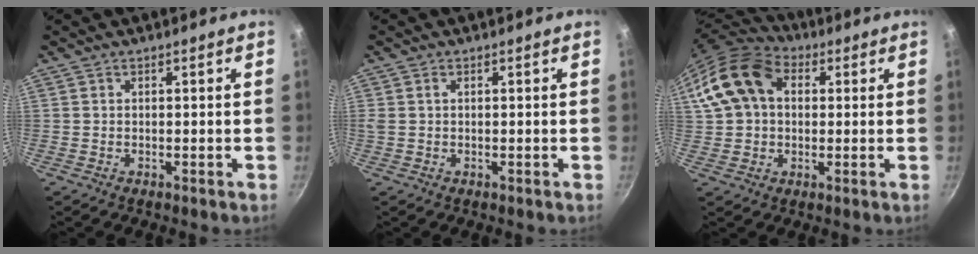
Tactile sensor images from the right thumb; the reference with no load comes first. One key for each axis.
{"total": 1.1, "fx": 0.3, "fy": 0.7, "fz": 0.8, "tx": -0.014, "ty": 0.003, "tz": 0.006}
{"total": 14.8, "fx": 3.5, "fy": 10.8, "fz": 9.6, "tx": -0.168, "ty": 0.026, "tz": 0.050}